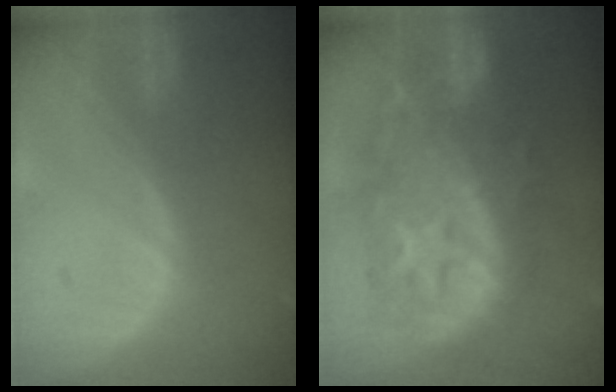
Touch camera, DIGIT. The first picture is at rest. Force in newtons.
{"total": 12.6, "press": 12.6, "slide": 1.0}